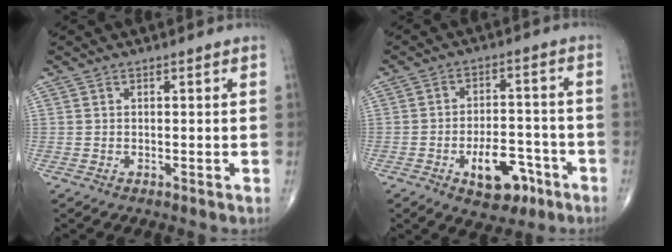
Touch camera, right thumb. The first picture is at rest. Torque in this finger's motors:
{"motor_torque": [3.39, 1.62, 0.66, -0.87, 0.23]}